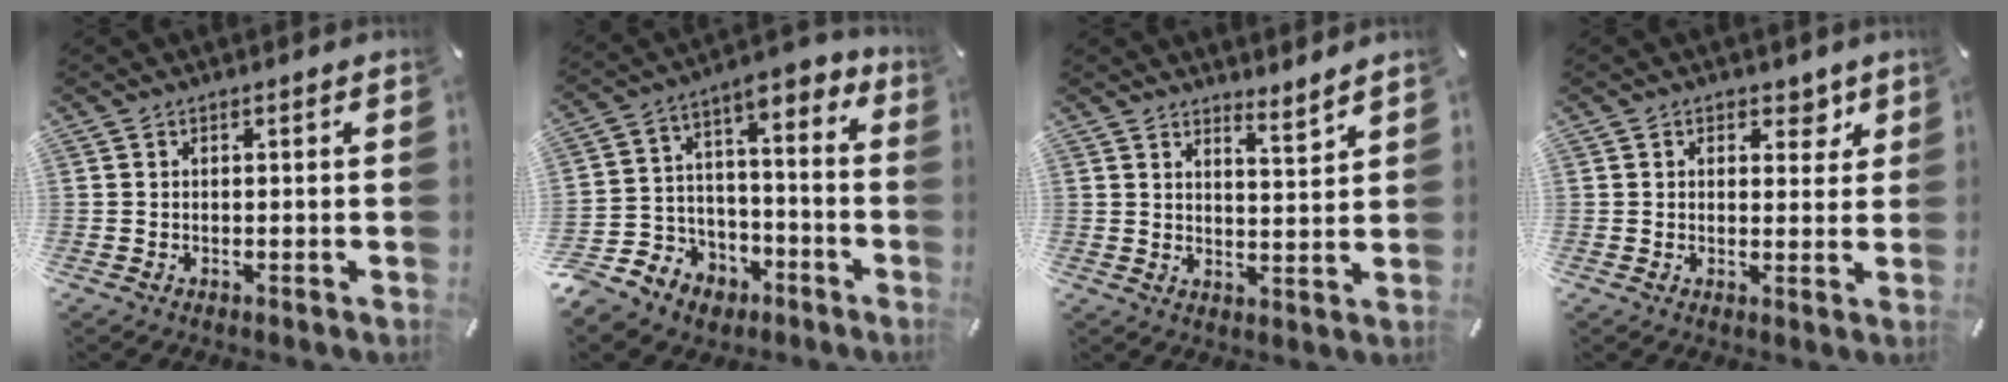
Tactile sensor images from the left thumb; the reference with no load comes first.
{"total": 9.4, "force": [-2.7, 9.0, 1.0], "torque": [-0.036, 0.003, -0.040]}
{"total": 4.3, "force": [4.2, -0.1, 0.7], "torque": [-0.009, -0.039, 0.073]}
{"total": 4.1, "force": [1.9, 3.1, 1.9], "torque": [-0.006, -0.009, 0.025]}